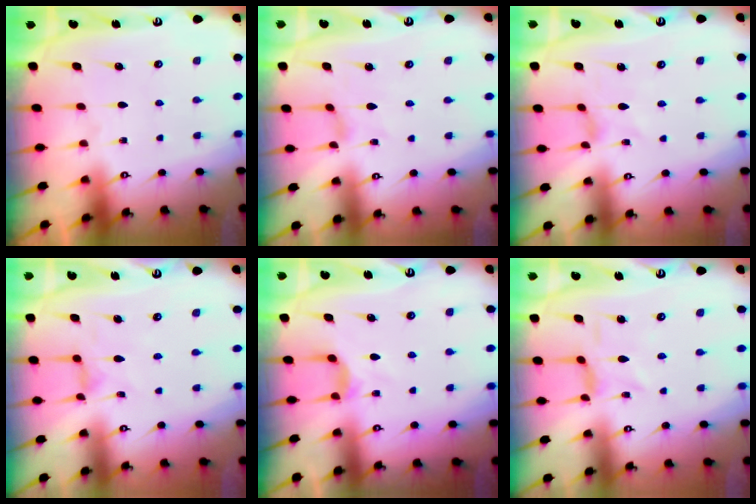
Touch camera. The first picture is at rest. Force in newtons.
{"total": 1.1, "press": 1.0, "slide": 0.2}
{"total": 0.0}
{"total": 1.2, "press": 1.2, "slide": 0.3}
{"total": 2.9, "press": 2.9, "slide": 0.4}
{"total": 0.8, "press": 0.7, "slide": 0.4}